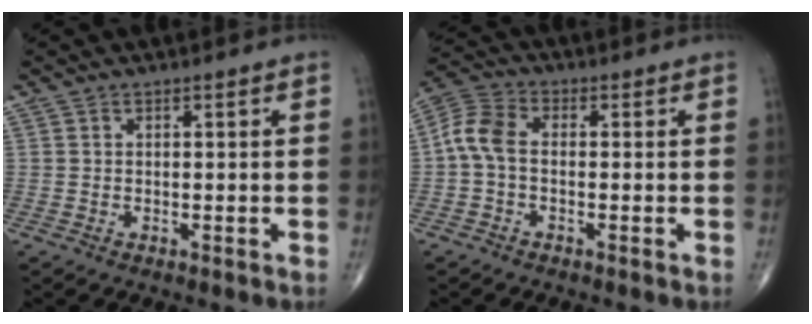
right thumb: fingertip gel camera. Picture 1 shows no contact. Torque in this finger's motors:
{"motor_torque": [-0.60, 0.77, 0.30, -0.30, 0.04]}